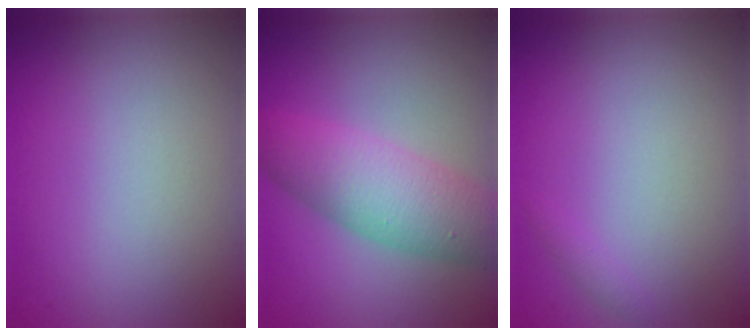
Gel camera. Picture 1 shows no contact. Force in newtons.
{"total": 6.3, "press": 6.2, "slide": 0.1}
{"total": 0.6, "press": 0.6, "slide": 0.0}